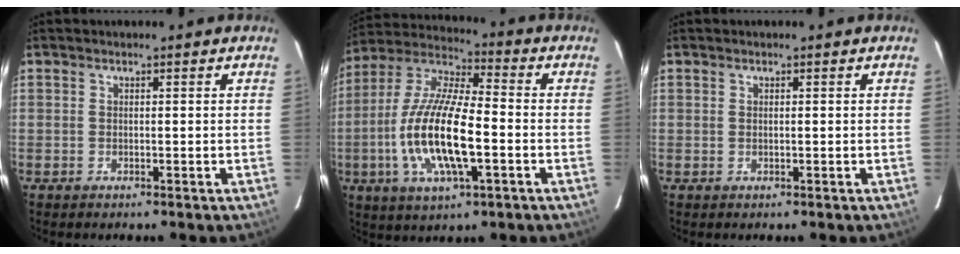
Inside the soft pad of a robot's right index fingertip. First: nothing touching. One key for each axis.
{"total": 17.3, "fx": -4.1, "fy": 5.1, "fz": 16.1, "tx": -0.326, "ty": -0.007, "tz": -0.083}
{"total": 0.0}